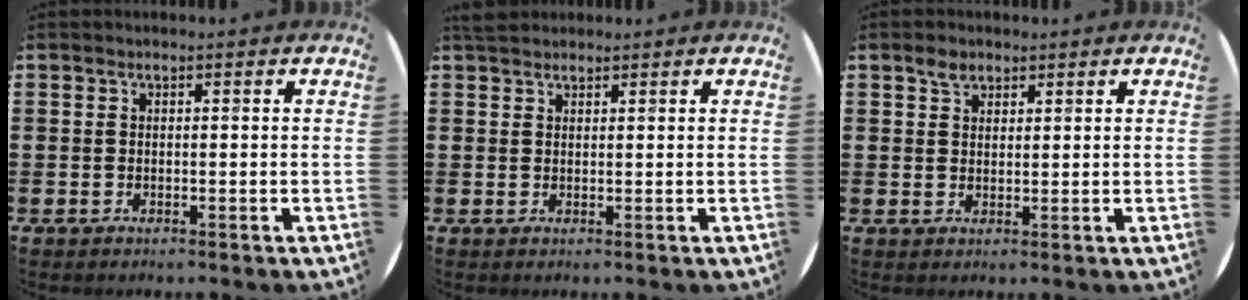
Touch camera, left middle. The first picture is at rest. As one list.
[{"total": 1.6, "force": [1.5, 0.5, 0.3], "torque": [-0.009, 0.006, 0.029]}, {"total": 2.2, "force": [1.7, 1.3, 0.6], "torque": [-0.005, 0.001, 0.030]}]